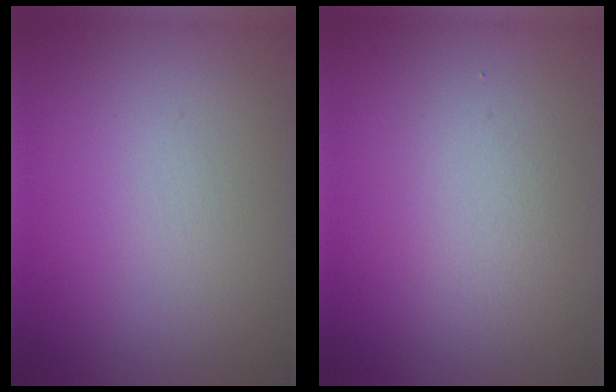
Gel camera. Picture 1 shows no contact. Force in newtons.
{"total": 2.1, "press": 2.1, "slide": 0.2}